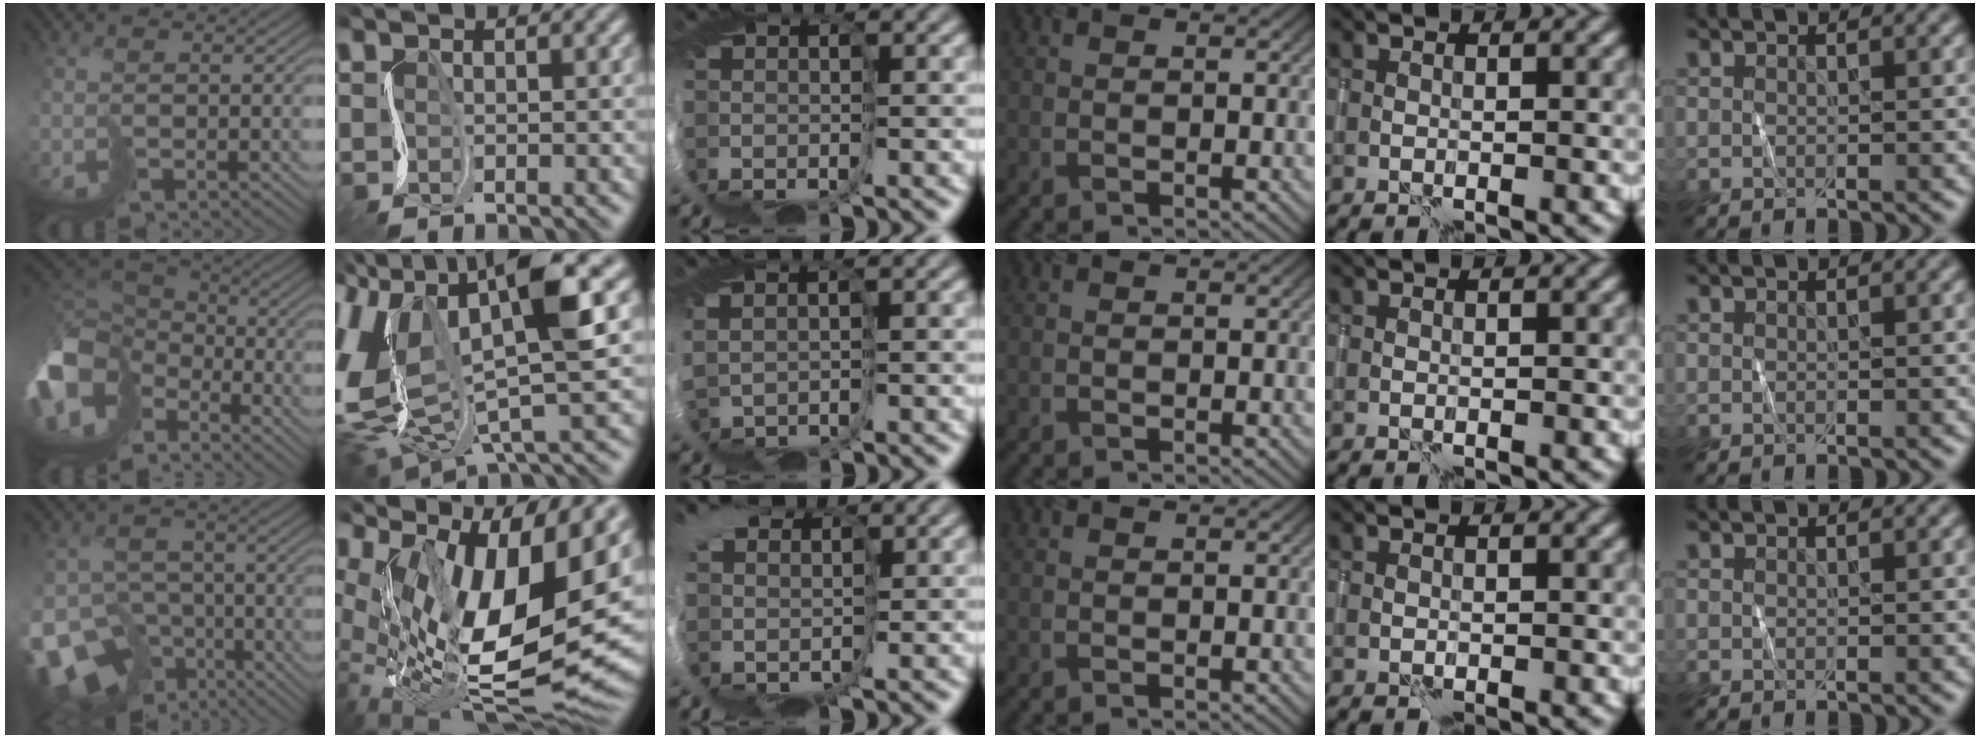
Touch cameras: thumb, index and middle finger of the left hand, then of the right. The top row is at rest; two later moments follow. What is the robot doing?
{"motion": "cut", "object": "tissue"}